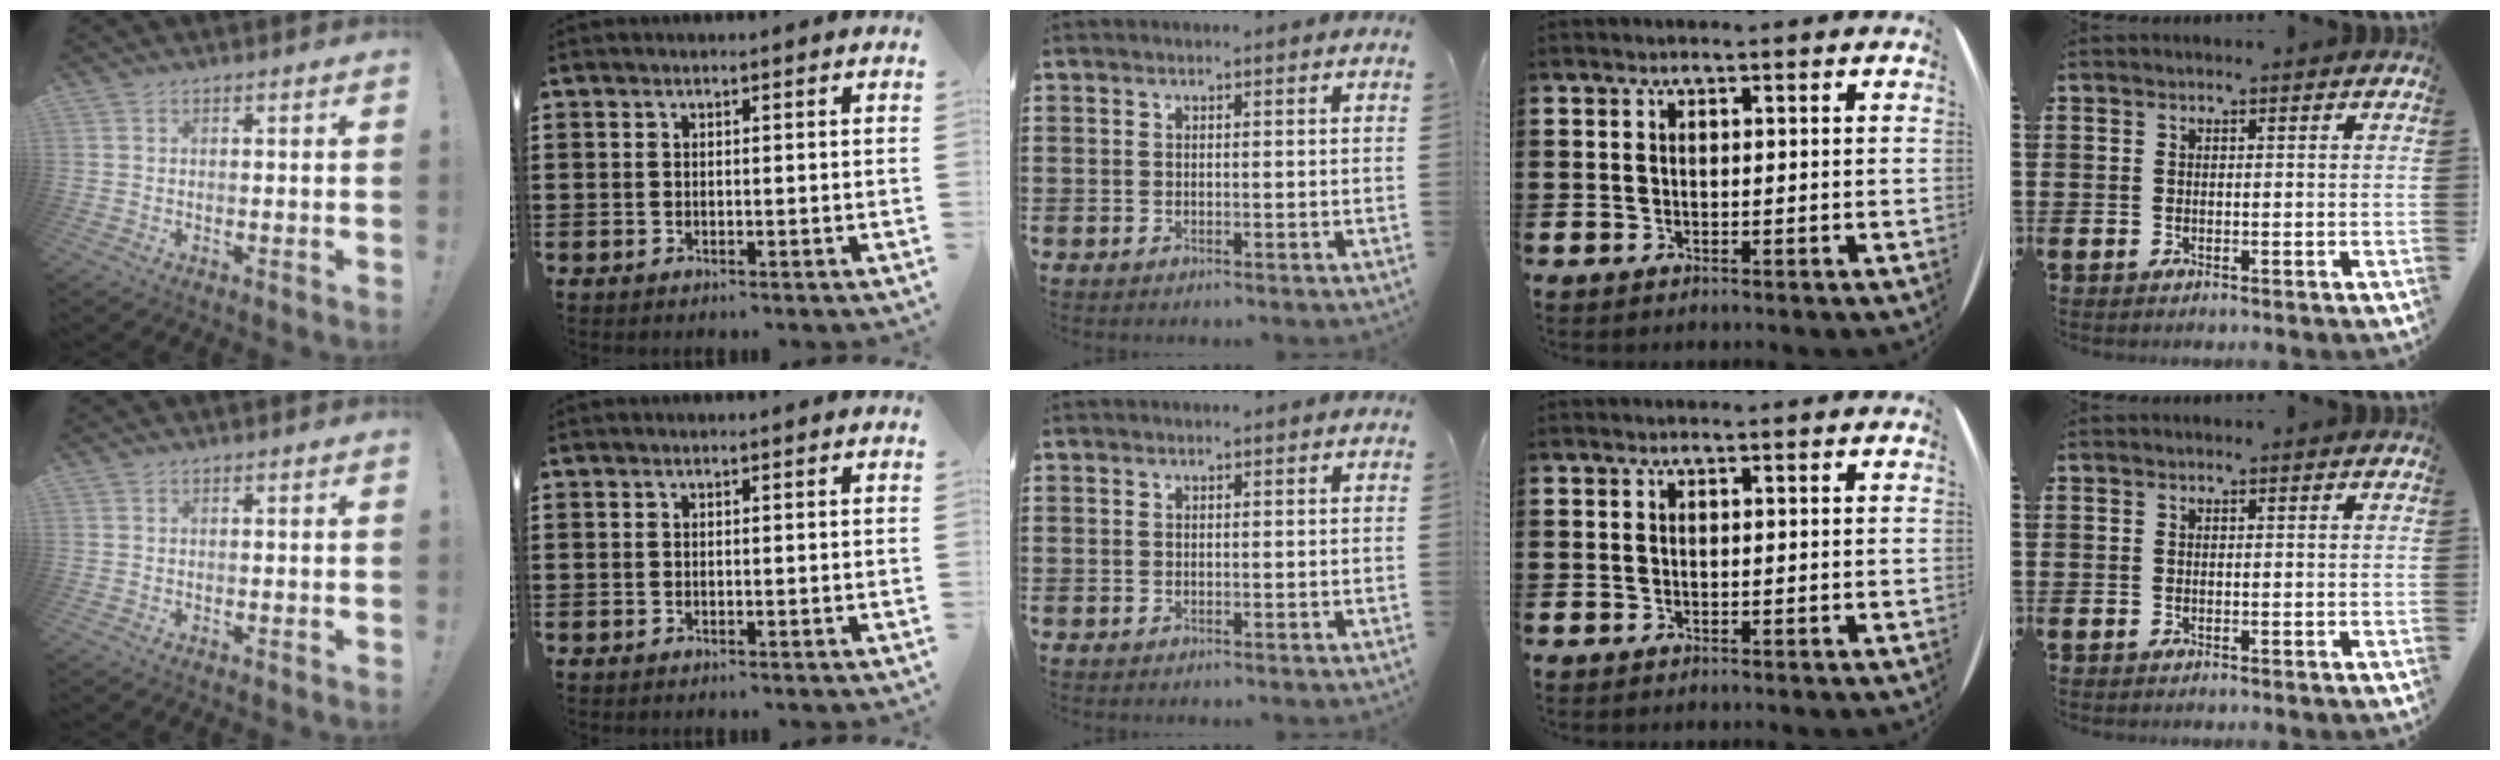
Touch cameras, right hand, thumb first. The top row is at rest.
{}